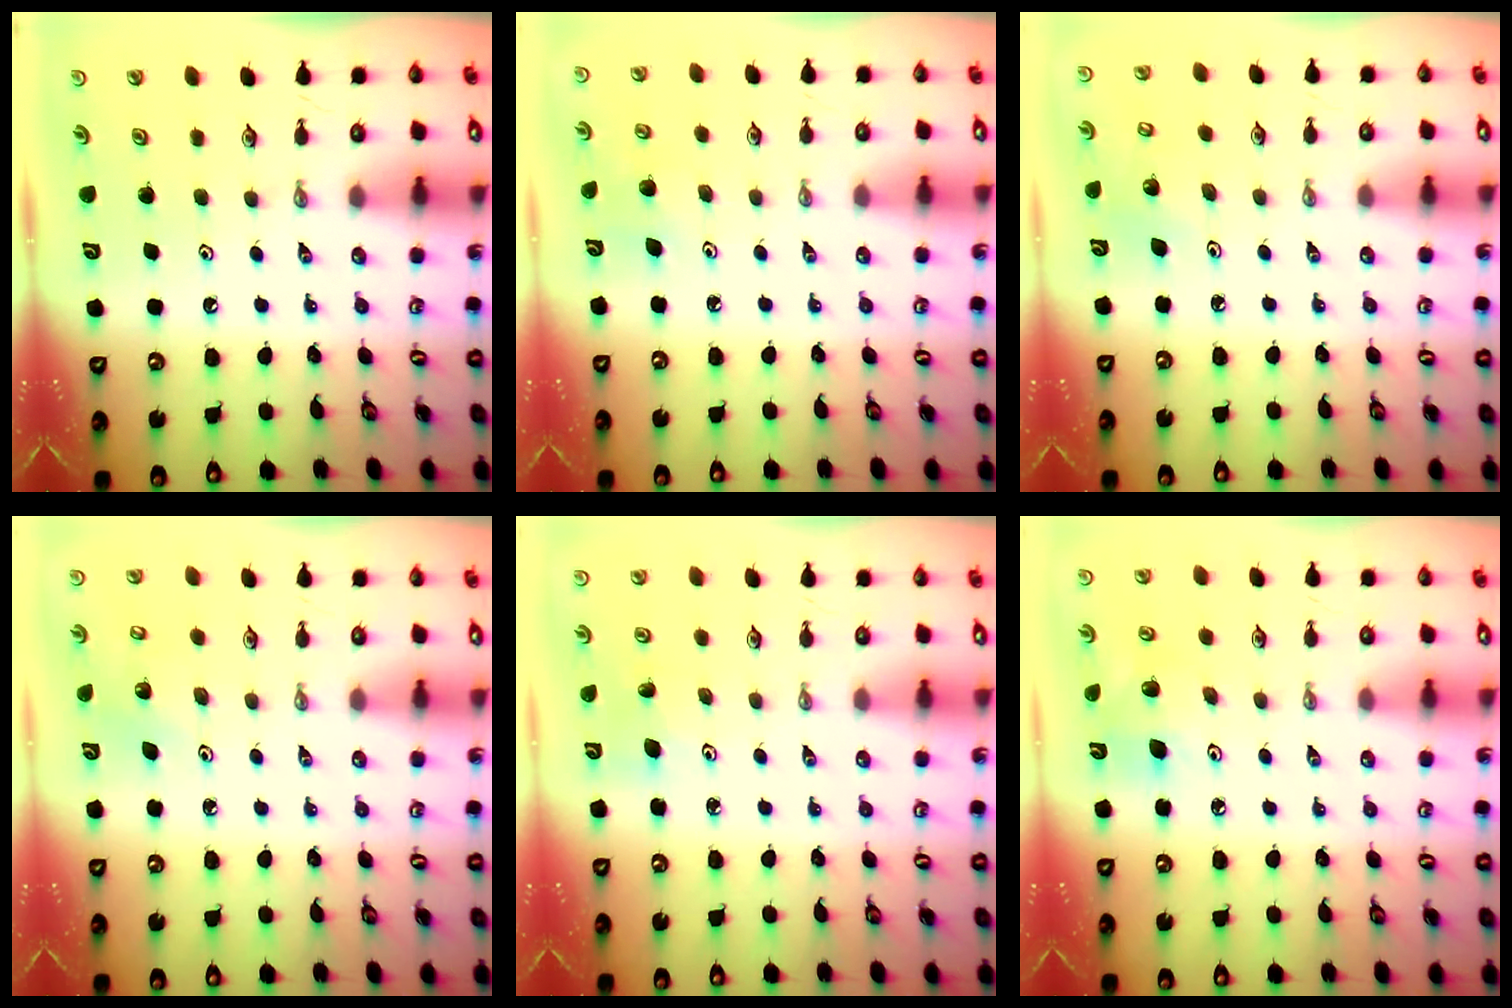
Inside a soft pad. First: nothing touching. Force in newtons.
{"total": 4.2, "press": 4.2, "slide": 0.4}
{"total": 4.6, "press": 4.2, "slide": 1.7}
{"total": 3.7, "press": 3.7, "slide": 0.3}
{"total": 5.8, "press": 5.7, "slide": 0.4}
{"total": 9.0, "press": 8.8, "slide": 1.4}